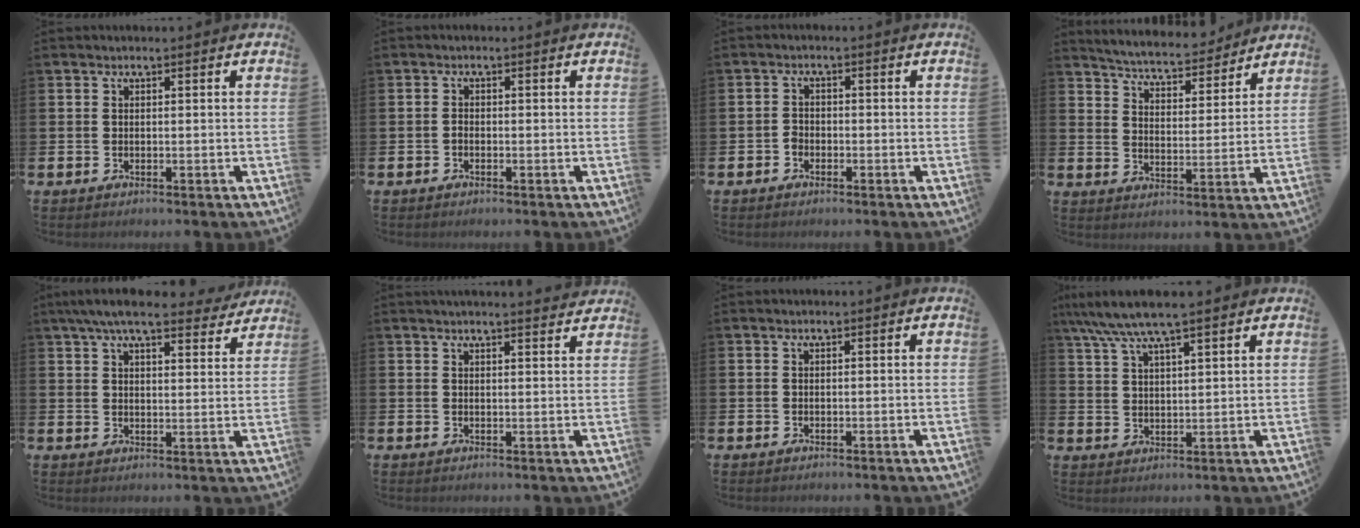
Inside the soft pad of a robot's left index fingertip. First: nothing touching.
{"total": 0.8, "force": [-0.6, 0.4, 0.3], "torque": [-0.005, 0.000, -0.013]}
{"total": 1.6, "force": [-1.0, 1.1, 0.4], "torque": [-0.008, 0.002, -0.022]}
{"total": 5.7, "force": [5.6, 0.8, 0.6], "torque": [-0.039, -0.041, 0.096]}
{"total": 7.4, "force": [6.6, 1.3, 2.9], "torque": [-0.066, -0.026, 0.117]}
{"total": 2.5, "force": [2.5, -0.1, 0.1], "torque": [0.005, -0.017, 0.043]}
{"total": 0.0}
{"total": 6.8, "force": [5.9, 0.9, 3.4], "torque": [-0.084, -0.015, 0.106]}